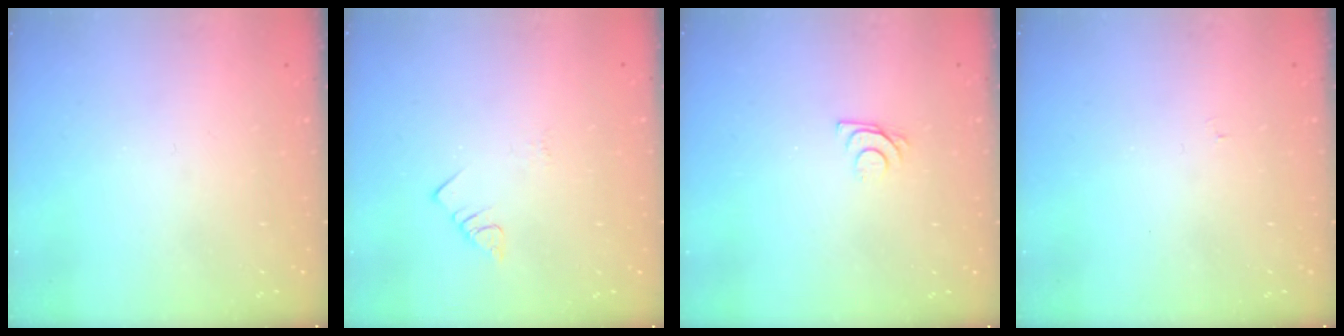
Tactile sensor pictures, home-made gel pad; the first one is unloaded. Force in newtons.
{"total": 2.4, "press": 2.3, "slide": 0.4}
{"total": 7.0, "press": 6.9, "slide": 0.6}
{"total": 3.5, "press": 3.5, "slide": 0.3}